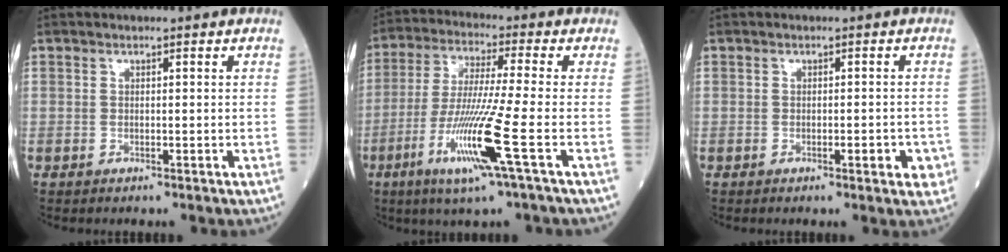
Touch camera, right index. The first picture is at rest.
{"total": 12.4, "force": [-4.8, -1.4, 11.4], "torque": [-0.229, -0.028, -0.095]}
{"total": 2.6, "force": [-1.0, 0.8, 2.3], "torque": [-0.026, -0.001, -0.011]}